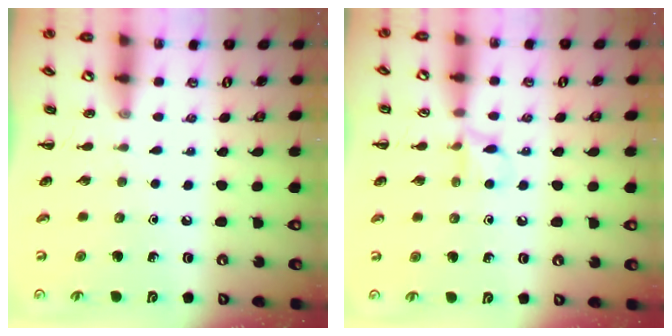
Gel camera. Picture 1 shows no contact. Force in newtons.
{"total": 6.3, "press": 6.0, "slide": 1.8}